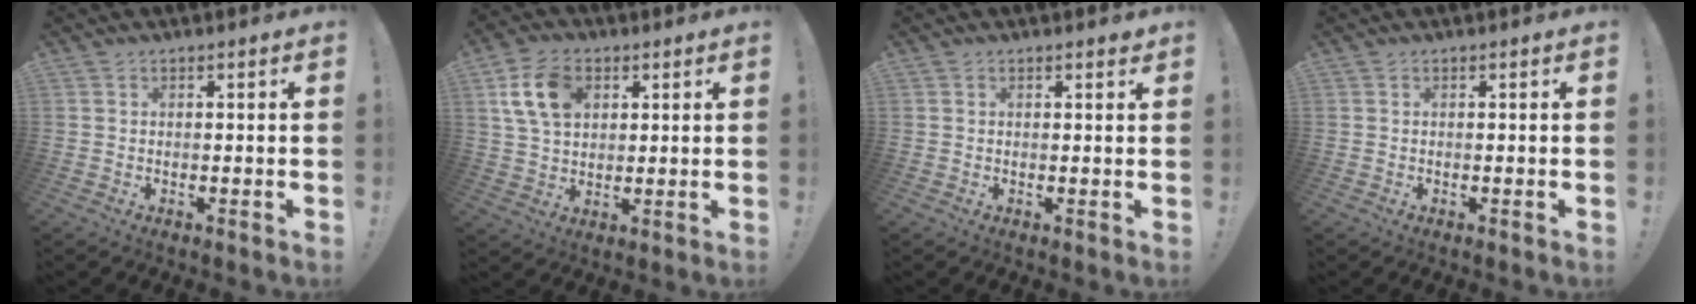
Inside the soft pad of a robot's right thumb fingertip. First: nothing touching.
{"total": 12.1, "force": [4.3, 8.2, 7.8], "torque": [-0.150, 0.006, 0.085]}
{"total": 0.8, "force": [0.6, 0.3, 0.3], "torque": [0.015, -0.009, 0.007]}
{"total": 0.0}